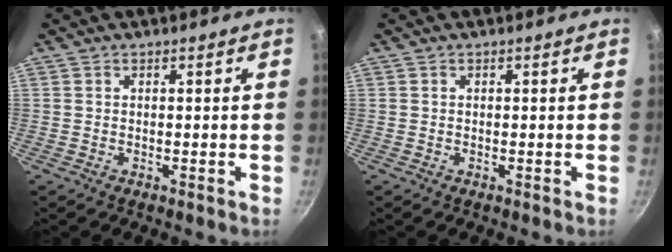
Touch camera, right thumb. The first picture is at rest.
{"total": 0.0}